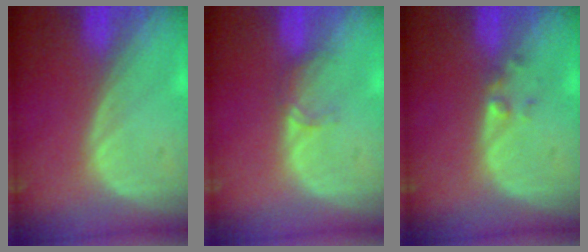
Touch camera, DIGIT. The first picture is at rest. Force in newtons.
{"total": 1.5, "press": 1.5, "slide": 0.2}
{"total": 1.4, "press": 1.2, "slide": 0.7}